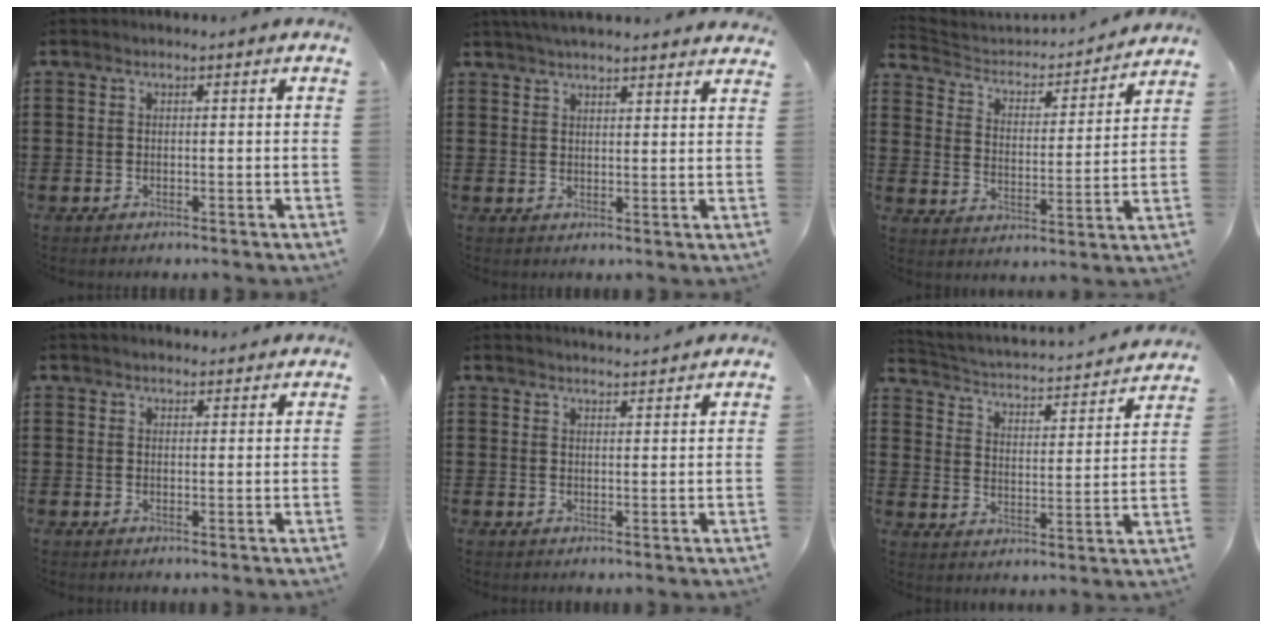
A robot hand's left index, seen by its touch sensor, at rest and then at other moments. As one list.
[{"total": 3.8, "force": [3.7, -0.1, 0.9], "torque": [-0.027, -0.006, 0.069]}, {"total": 3.0, "force": [2.8, 1.1, 0.2], "torque": [-0.029, -0.028, 0.037]}, {"total": 1.8, "force": [1.8, 0.3, 0.1], "torque": [-0.005, 0.003, 0.036]}, {"total": 2.3, "force": [2.3, -0.3, 0.0], "torque": [-0.007, -0.006, 0.045]}, {"total": 1.6, "force": [1.6, 0.3, 0.4], "torque": [-0.026, -0.027, 0.013]}]